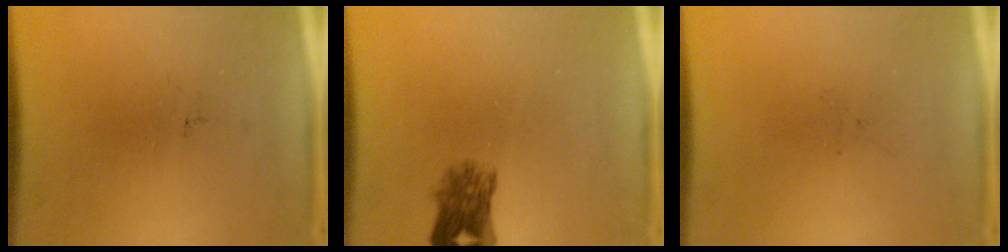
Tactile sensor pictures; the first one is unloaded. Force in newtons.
{"total": 4.1}
{"total": 0.0}